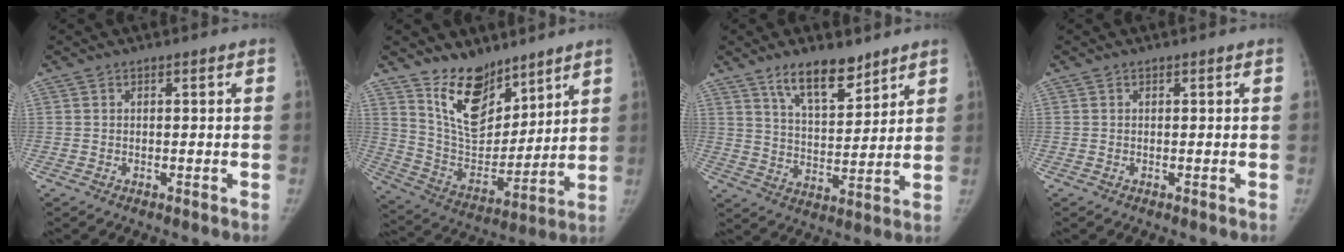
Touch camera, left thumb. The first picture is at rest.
{"total": 14.6, "force": [10.4, 7.5, 7.0], "torque": [-0.076, -0.078, 0.204]}
{"total": 11.0, "force": [7.8, 4.3, 6.3], "torque": [-0.080, -0.057, 0.140]}
{"total": 0.0}